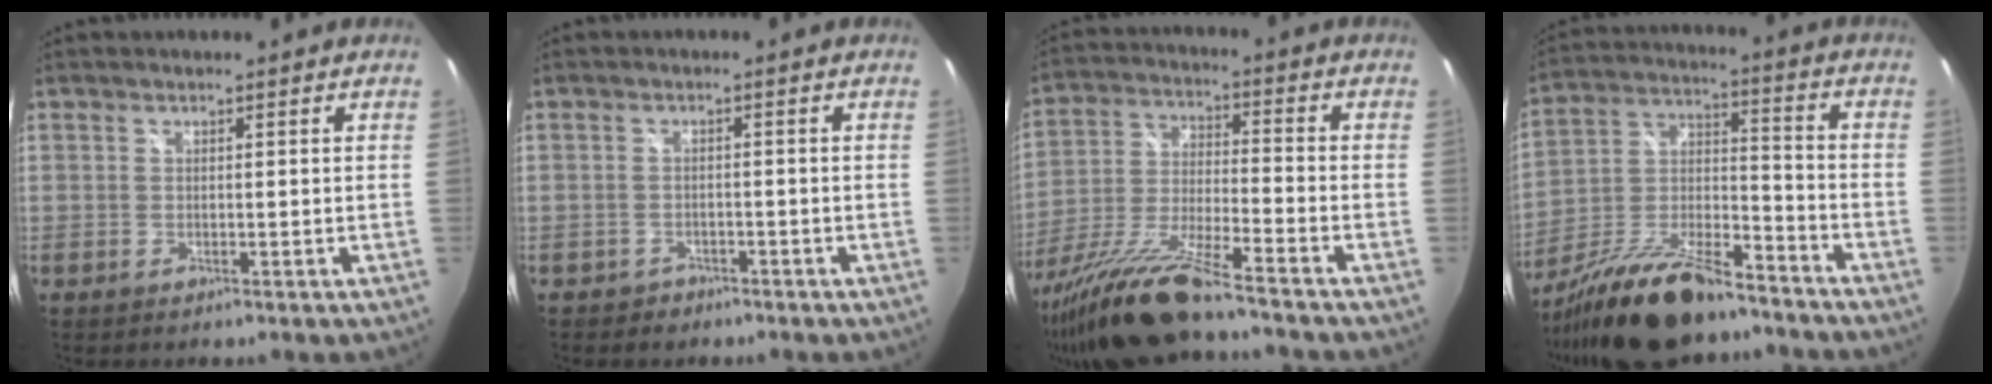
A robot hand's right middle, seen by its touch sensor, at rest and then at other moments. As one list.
[{"total": 2.6, "force": [-1.8, 1.9, 0.3], "torque": [-0.013, 0.000, -0.027]}, {"total": 15.7, "force": [-13.1, 0.0, 8.5], "torque": [-0.182, -0.031, -0.246]}, {"total": 18.4, "force": [-13.8, 5.5, 10.9], "torque": [-0.219, -0.013, -0.243]}]